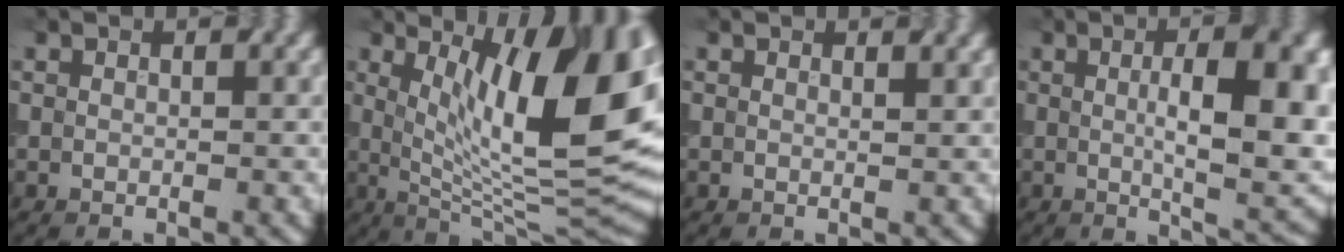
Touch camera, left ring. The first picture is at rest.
{"total": 13.8, "force": [3.0, 4.0, 12.9], "torque": [-0.169, -0.003, 0.052]}
{"total": 0.6, "force": [0.5, 0.0, 0.3], "torque": [-0.006, -0.001, 0.010]}
{"total": 8.6, "force": [0.2, 2.2, 8.3], "torque": [-0.114, -0.001, 0.013]}